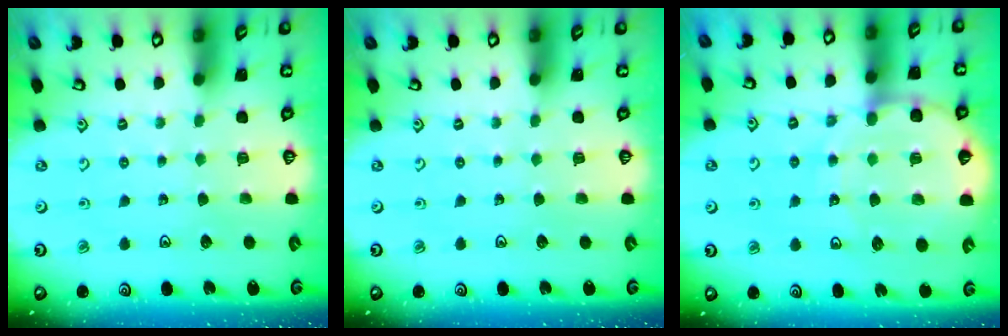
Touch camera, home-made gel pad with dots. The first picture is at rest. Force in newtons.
{"total": 0.0}
{"total": 12.7, "press": 12.3, "slide": 3.3}